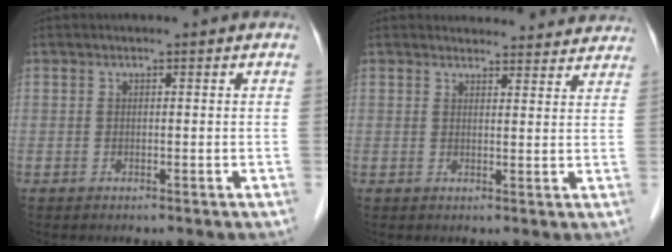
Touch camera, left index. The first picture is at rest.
{"total": 11.6, "force": [11.2, 2.6, 1.2], "torque": [0.020, 0.008, 0.107]}